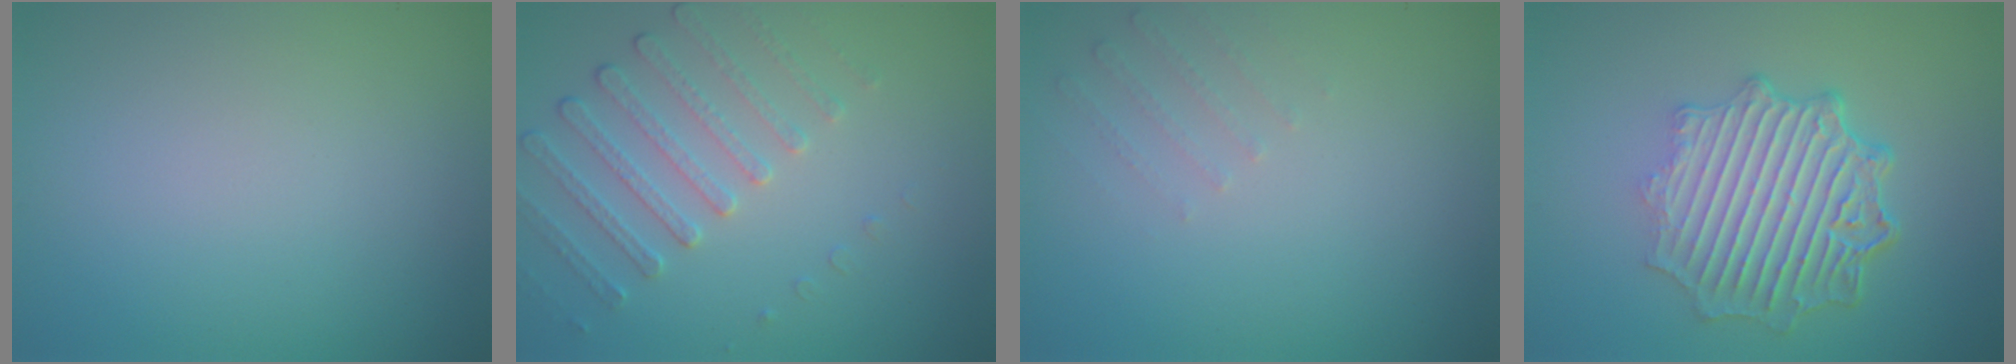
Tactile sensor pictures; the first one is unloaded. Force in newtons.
{"total": 2.5, "press": 2.2, "slide": 1.3}
{"total": 1.3, "press": 1.3, "slide": 0.4}
{"total": 6.8, "press": 5.1, "slide": 4.5}